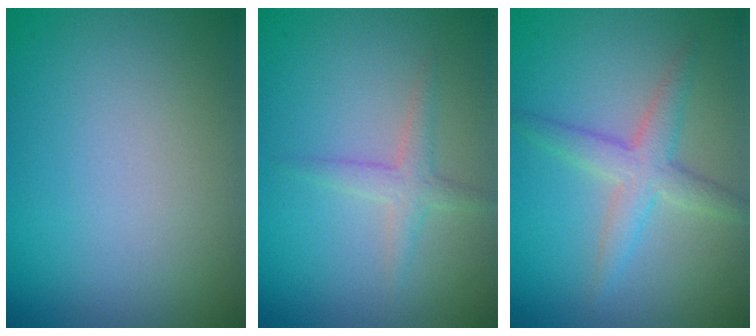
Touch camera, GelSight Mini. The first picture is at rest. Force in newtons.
{"total": 1.9, "press": 1.9, "slide": 0.1}
{"total": 3.2, "press": 3.2, "slide": 0.1}